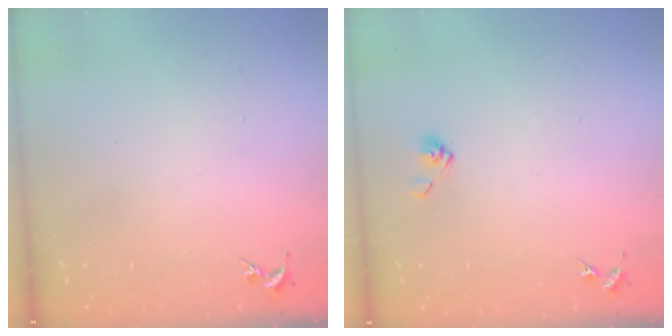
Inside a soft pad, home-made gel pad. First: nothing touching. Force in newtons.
{"total": 5.4, "press": 4.9, "slide": 2.3}